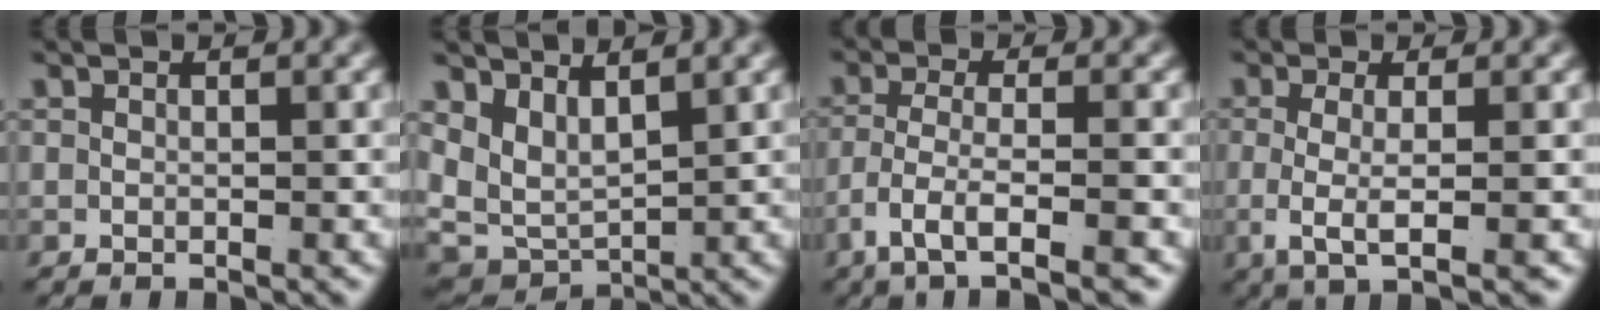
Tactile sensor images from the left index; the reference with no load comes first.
{"total": 7.6, "force": [1.6, 6.1, 4.3], "torque": [-0.103, -0.029, 0.028]}
{"total": 5.7, "force": [-3.6, 1.6, 4.1], "torque": [-0.085, -0.034, -0.043]}
{"total": 4.3, "force": [-0.4, 1.0, 4.2], "torque": [-0.083, -0.015, 0.002]}